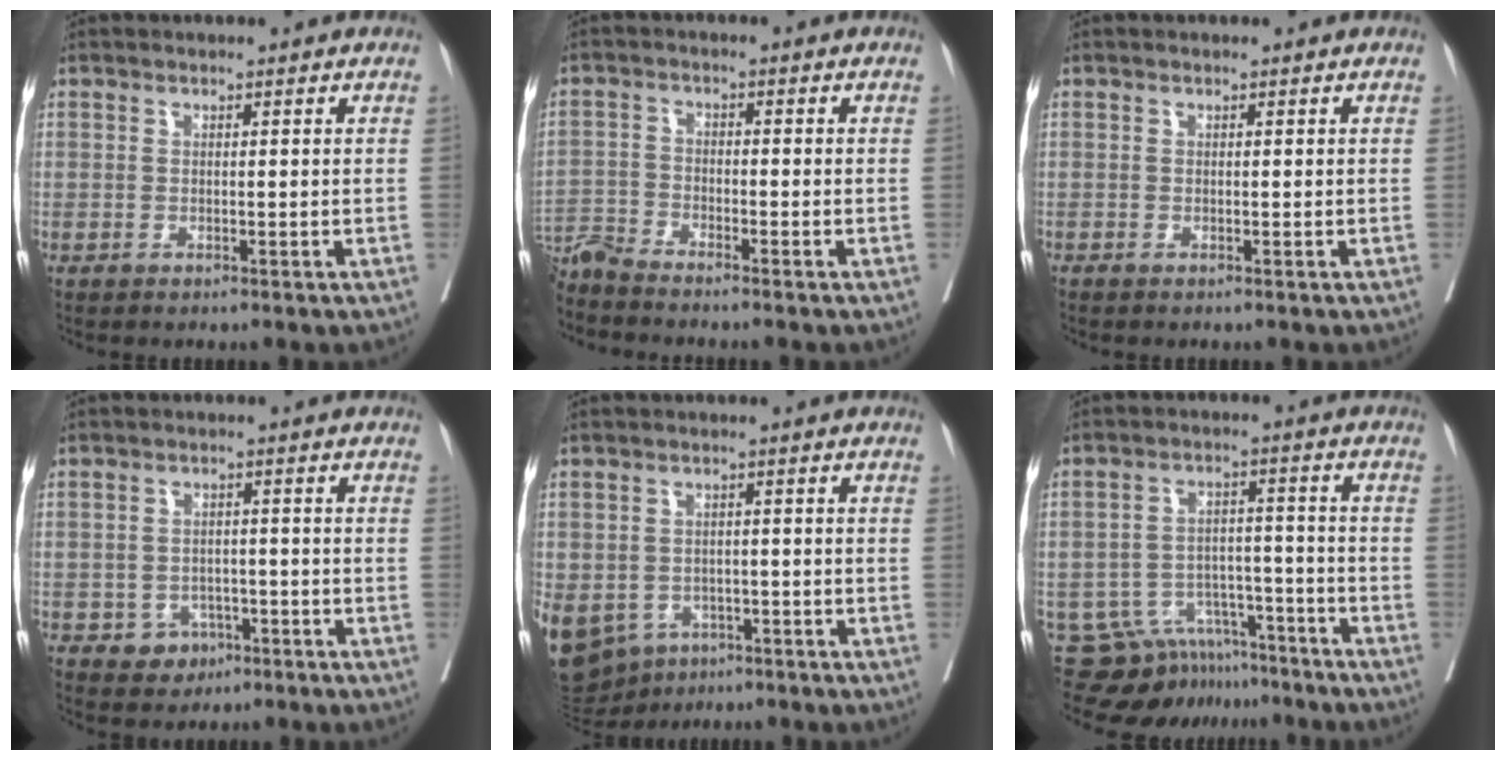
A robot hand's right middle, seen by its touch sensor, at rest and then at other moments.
{"total": 5.3, "force": [-5.0, -1.3, 0.9], "torque": [-0.013, -0.012, -0.097]}
{"total": 0.0}
{"total": 3.5, "force": [-1.8, 2.9, 0.9], "torque": [-0.004, 0.011, -0.018]}
{"total": 24.0, "force": [-10.1, 19.3, 10.1], "torque": [-0.353, -0.014, -0.139]}
{"total": 11.2, "force": [-10.1, 4.8, 1.0], "torque": [-0.009, 0.031, -0.146]}